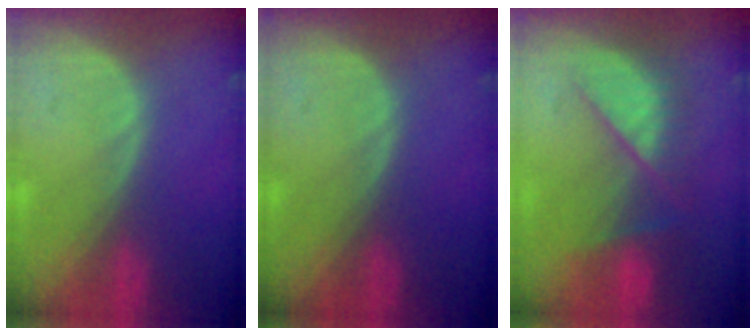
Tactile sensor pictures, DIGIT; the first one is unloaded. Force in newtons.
{"total": 0.0}
{"total": 7.2, "press": 7.1, "slide": 0.6}